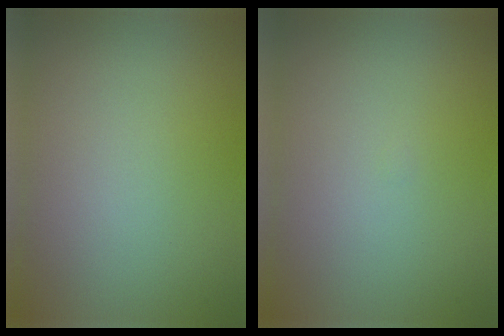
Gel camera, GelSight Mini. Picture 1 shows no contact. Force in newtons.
{"total": 0.0}